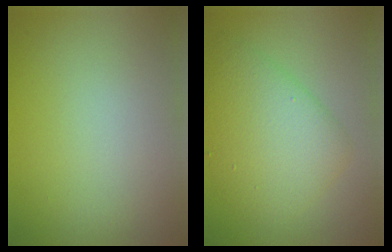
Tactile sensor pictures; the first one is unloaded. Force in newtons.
{"total": 5.3, "press": 5.3, "slide": 0.3}